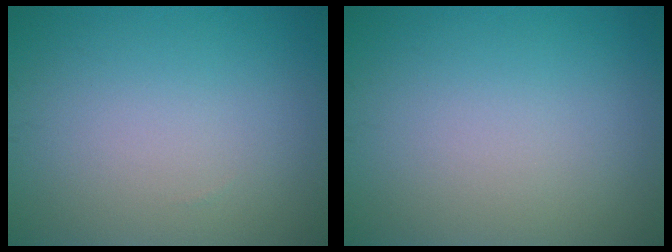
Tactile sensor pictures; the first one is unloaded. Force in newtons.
{"total": 0.0}